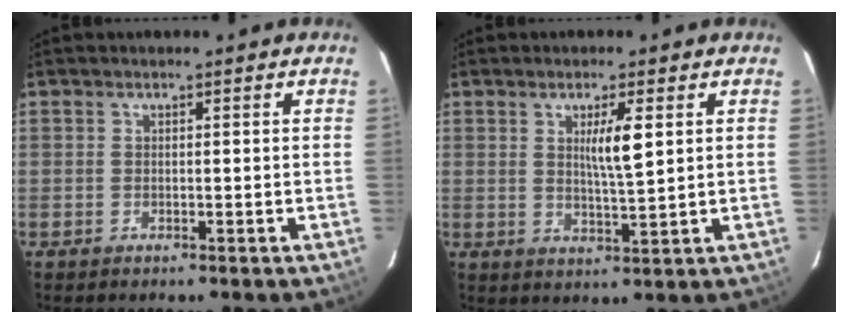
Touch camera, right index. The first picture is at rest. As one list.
[{"total": 4.9, "force": [1.5, 0.2, 4.7], "torque": [-0.082, -0.008, 0.027]}]